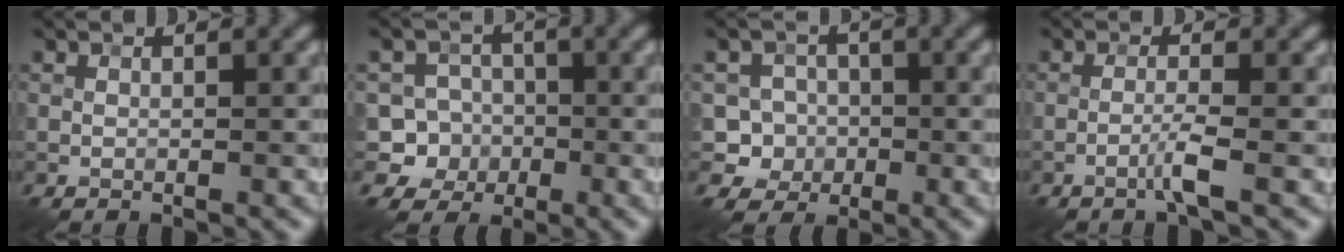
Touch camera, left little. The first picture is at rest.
{"total": 5.8, "force": [-1.6, 5.5, 1.0], "torque": [0.004, 0.006, -0.046]}
{"total": 4.5, "force": [-1.2, 4.3, 0.9], "torque": [0.012, 0.007, -0.036]}
{"total": 1.8, "force": [-0.9, -0.2, 1.5], "torque": [-0.030, 0.009, -0.027]}